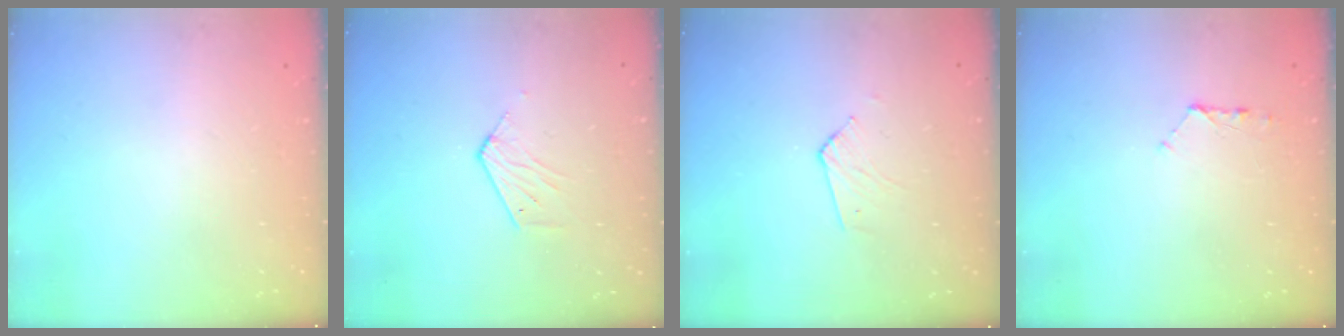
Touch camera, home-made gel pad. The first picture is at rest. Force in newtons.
{"total": 4.7, "press": 4.7, "slide": 0.4}
{"total": 2.6, "press": 2.6, "slide": 0.2}
{"total": 5.5, "press": 5.5, "slide": 0.6}